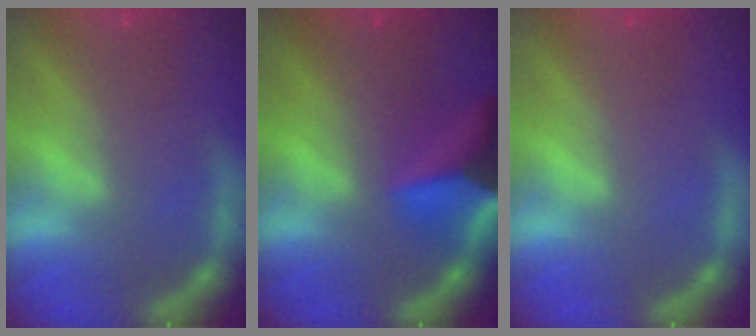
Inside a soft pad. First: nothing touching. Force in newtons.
{"total": 9.6}
{"total": 0.0}